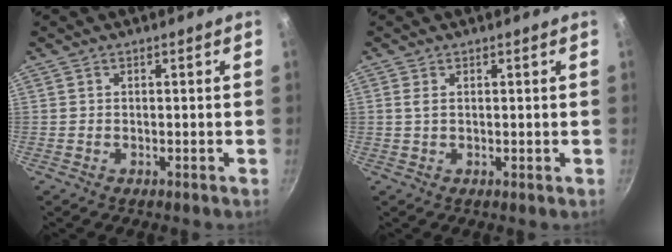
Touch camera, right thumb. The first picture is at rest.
{"total": 1.2, "force": [0.5, 0.4, 1.0], "torque": [-0.019, -0.002, 0.007]}